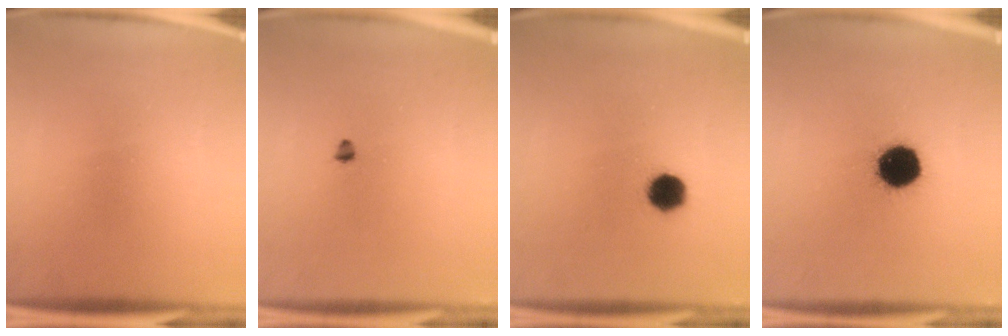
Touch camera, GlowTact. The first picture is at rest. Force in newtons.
{"total": 1.1}
{"total": 5.5}
{"total": 13.1}